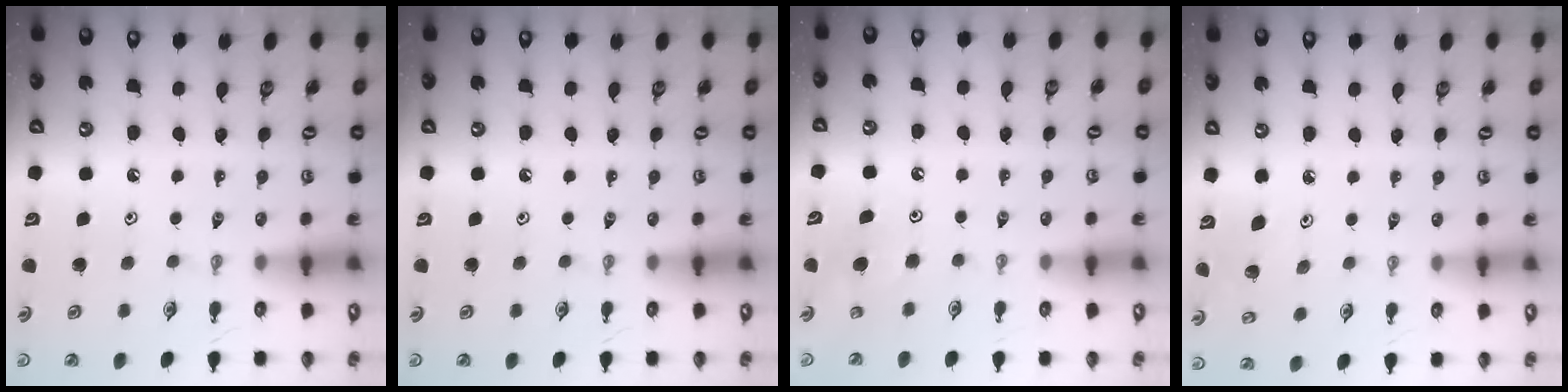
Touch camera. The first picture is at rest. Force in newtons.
{"total": 0.0}
{"total": 4.6, "press": 4.5, "slide": 0.4}
{"total": 5.0, "press": 4.7, "slide": 1.7}